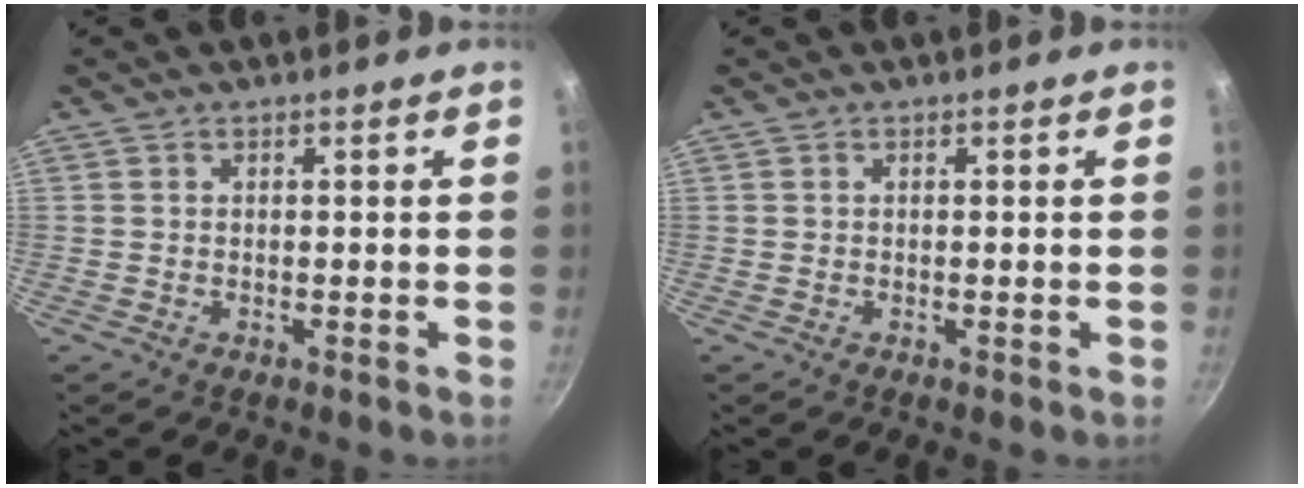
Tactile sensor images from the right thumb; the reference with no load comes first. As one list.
[{"total": 0.0}]